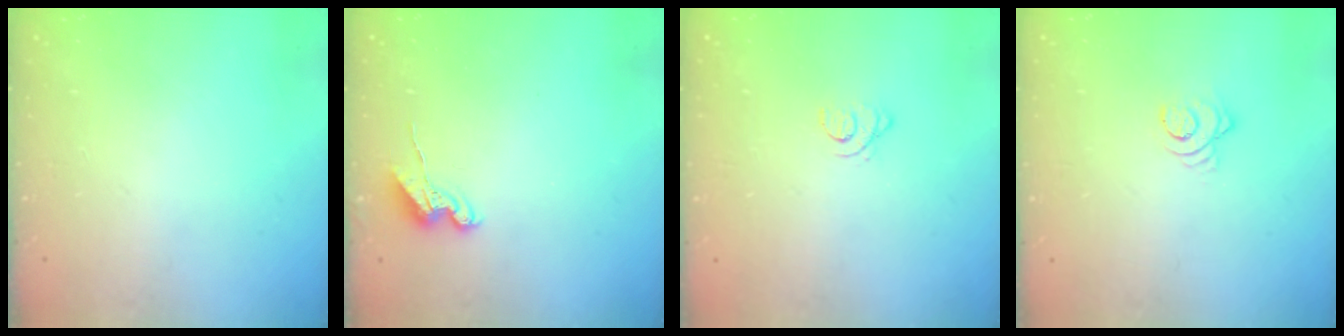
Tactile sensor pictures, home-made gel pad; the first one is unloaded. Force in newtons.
{"total": 5.5, "press": 5.5, "slide": 0.6}
{"total": 1.5, "press": 1.4, "slide": 0.2}
{"total": 3.3, "press": 3.3, "slide": 0.2}